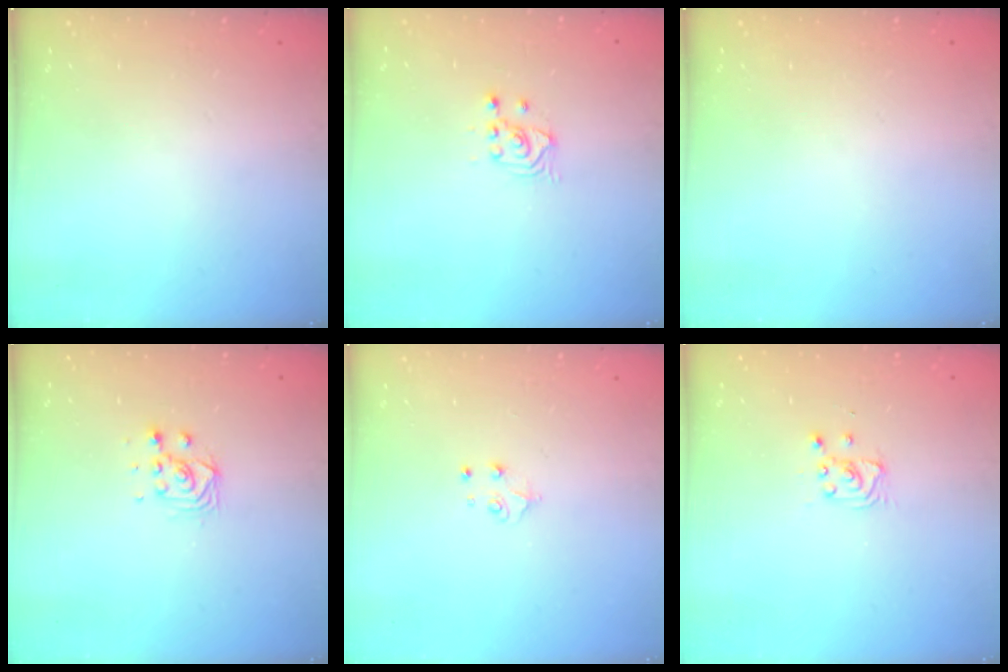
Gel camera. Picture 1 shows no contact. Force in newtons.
{"total": 2.6, "press": 2.6, "slide": 0.1}
{"total": 0.0}
{"total": 5.0, "press": 5.0, "slide": 0.3}
{"total": 4.5, "press": 4.5, "slide": 0.6}
{"total": 2.9, "press": 2.9, "slide": 0.4}